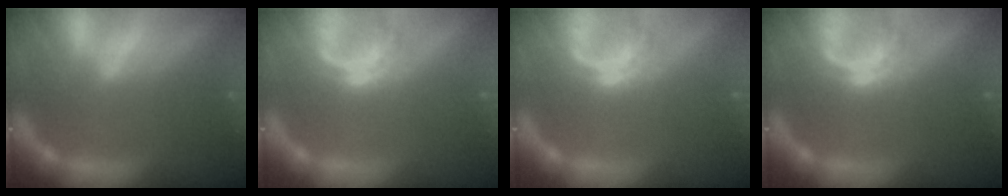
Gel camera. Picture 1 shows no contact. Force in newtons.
{"total": 2.5}
{"total": 2.5}
{"total": 2.5}